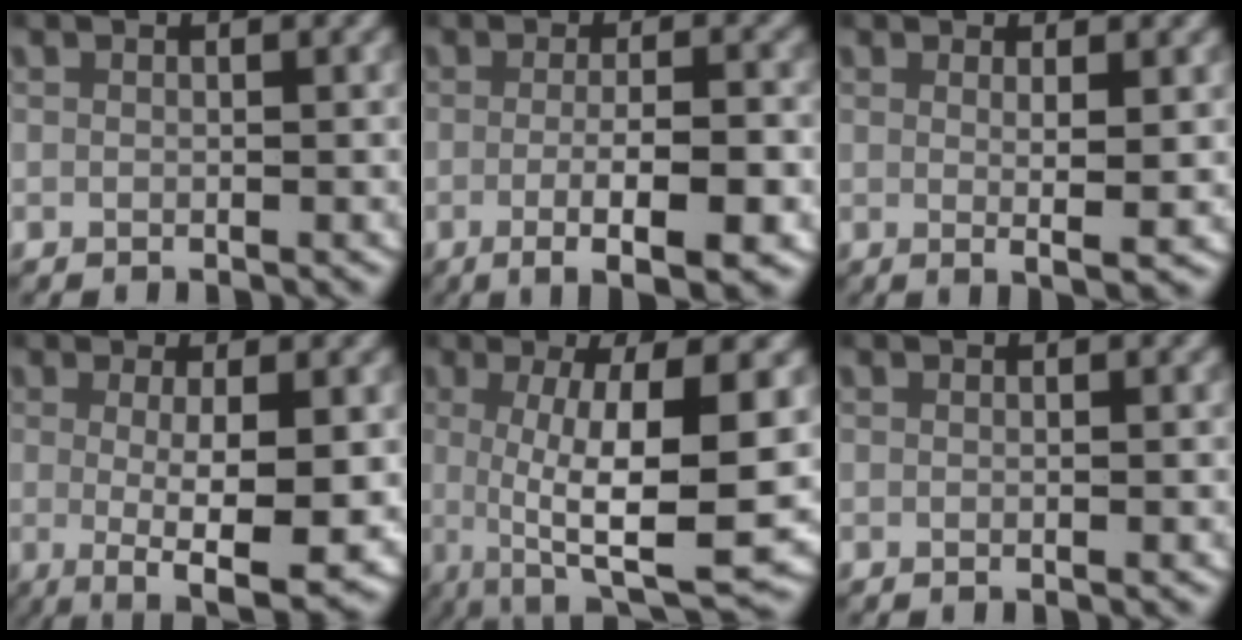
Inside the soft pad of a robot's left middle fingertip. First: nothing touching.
{"total": 6.2, "force": [-3.5, 1.0, 5.1], "torque": [-0.080, -0.018, -0.045]}
{"total": 2.4, "force": [0.4, -0.2, 2.4], "torque": [-0.045, -0.012, 0.011]}
{"total": 7.2, "force": [-2.6, 1.9, 6.4], "torque": [-0.104, -0.035, -0.023]}
{"total": 10.9, "force": [-0.8, 2.7, 10.5], "torque": [-0.161, -0.012, 0.001]}
{"total": 0.0}